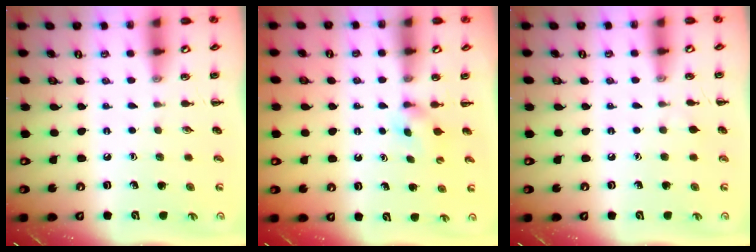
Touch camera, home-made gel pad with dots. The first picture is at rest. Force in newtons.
{"total": 3.0, "press": 2.8, "slide": 0.9}
{"total": 3.4, "press": 3.1, "slide": 1.3}